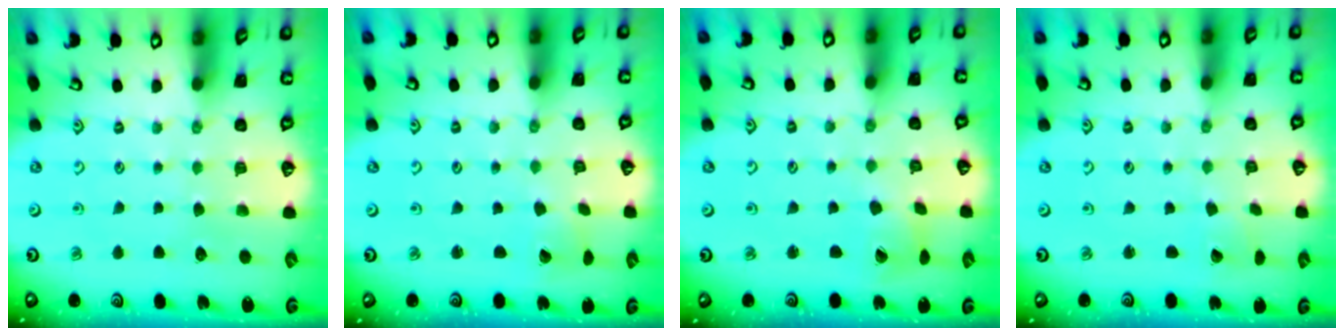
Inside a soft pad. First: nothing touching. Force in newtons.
{"total": 2.1, "press": 2.1, "slide": 0.3}
{"total": 3.6, "press": 3.6, "slide": 0.4}
{"total": 1.0, "press": 1.0, "slide": 0.1}